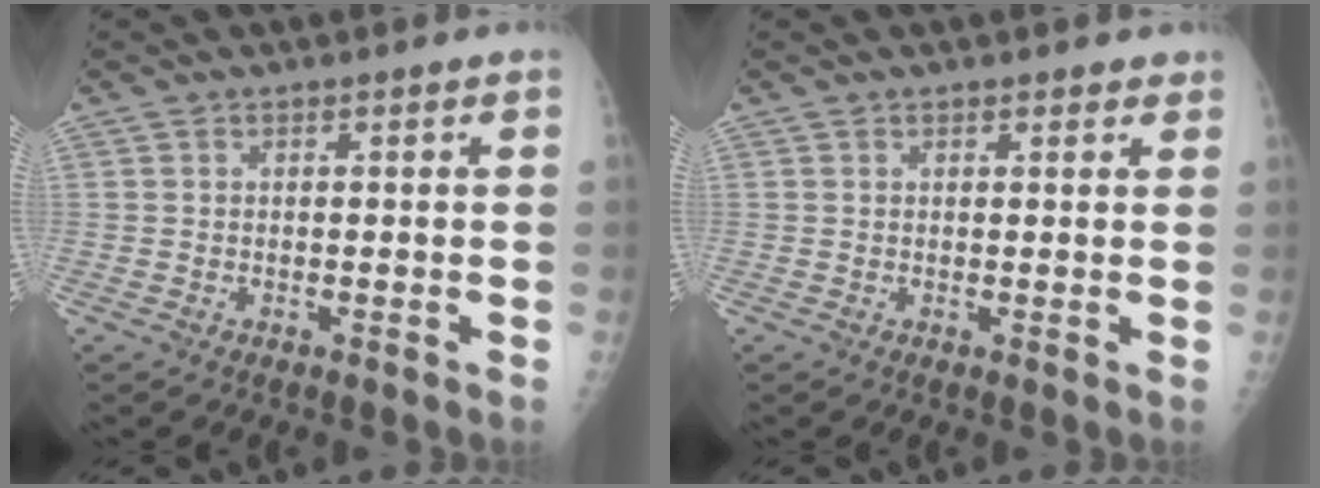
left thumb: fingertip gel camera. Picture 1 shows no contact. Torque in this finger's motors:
{"motor_torque": [0.09, 0.29, 0.09, 0.08, 0.03]}